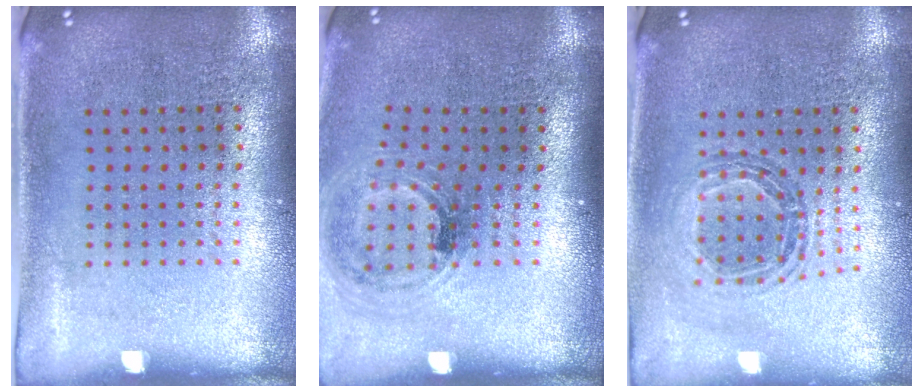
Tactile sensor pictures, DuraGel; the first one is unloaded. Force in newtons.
{"total": 1.1, "press": 1.1, "slide": 0.3}
{"total": 0.9, "press": 0.9, "slide": 0.2}